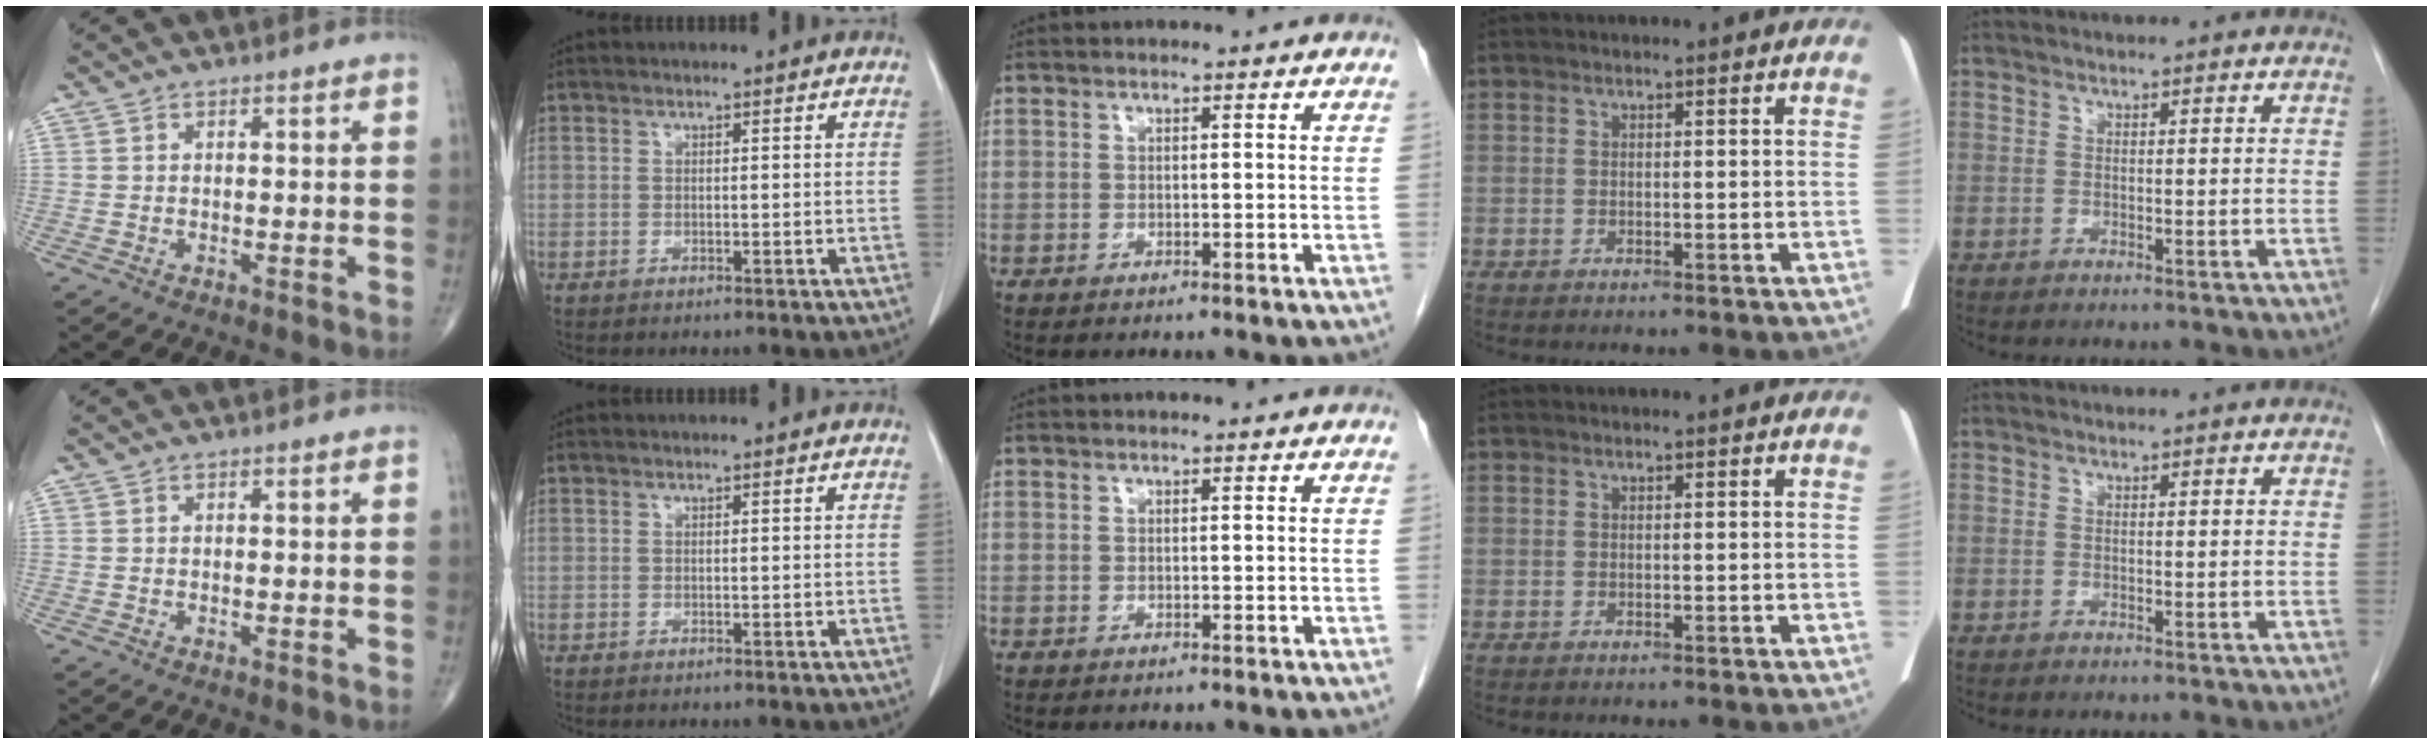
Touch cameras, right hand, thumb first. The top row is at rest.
{}